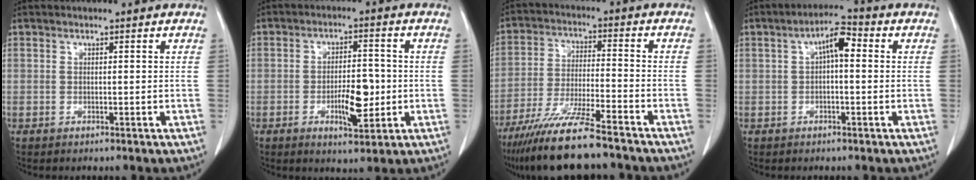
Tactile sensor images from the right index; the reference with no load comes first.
{"total": 6.9, "force": [-1.6, 2.4, 6.3], "torque": [-0.102, -0.001, -0.020]}
{"total": 13.7, "force": [-11.0, 0.7, 8.1], "torque": [-0.153, -0.033, -0.189]}
{"total": 5.0, "force": [0.9, 1.5, 4.7], "torque": [-0.081, 0.022, 0.011]}